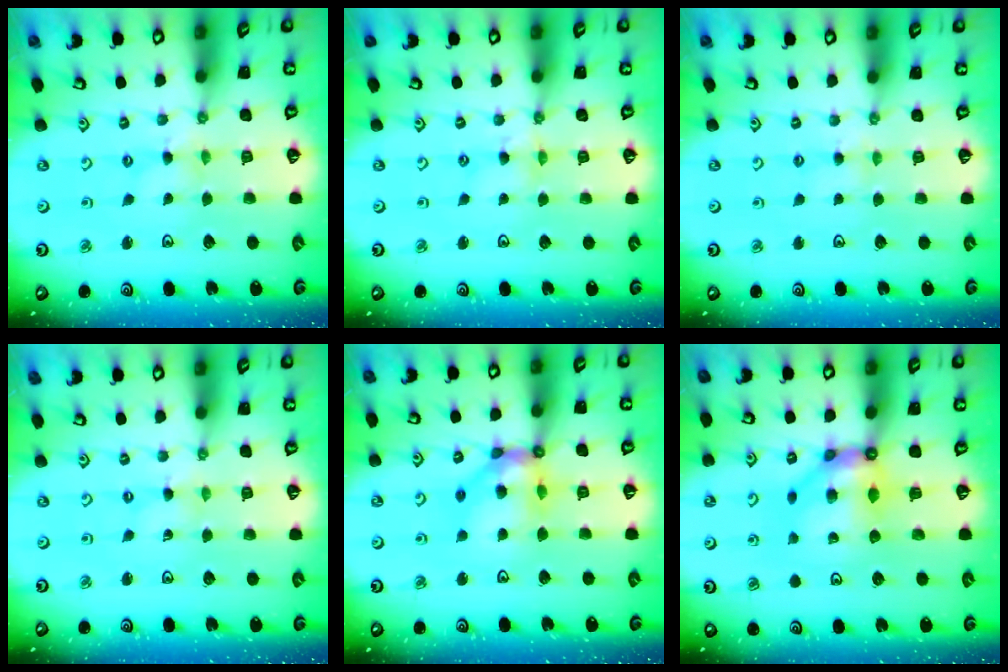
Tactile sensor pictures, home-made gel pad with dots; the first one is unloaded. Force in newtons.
{"total": 1.7, "press": 1.7, "slide": 0.2}
{"total": 2.9, "press": 2.9, "slide": 0.4}
{"total": 0.0}
{"total": 13.2, "press": 13.1, "slide": 1.6}
{"total": 9.4, "press": 9.4, "slide": 0.6}